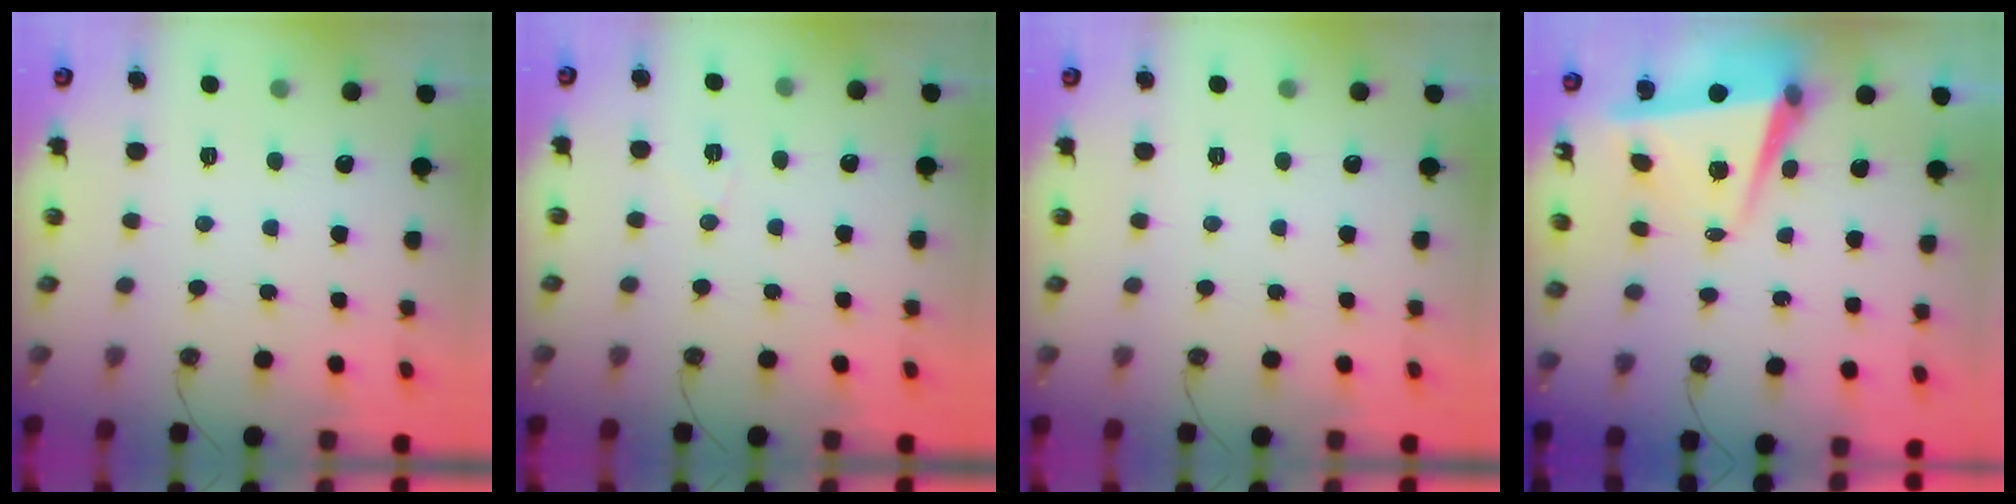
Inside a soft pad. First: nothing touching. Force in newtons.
{"total": 5.8, "press": 5.6, "slide": 1.5}
{"total": 0.0}
{"total": 6.6, "press": 6.4, "slide": 1.3}